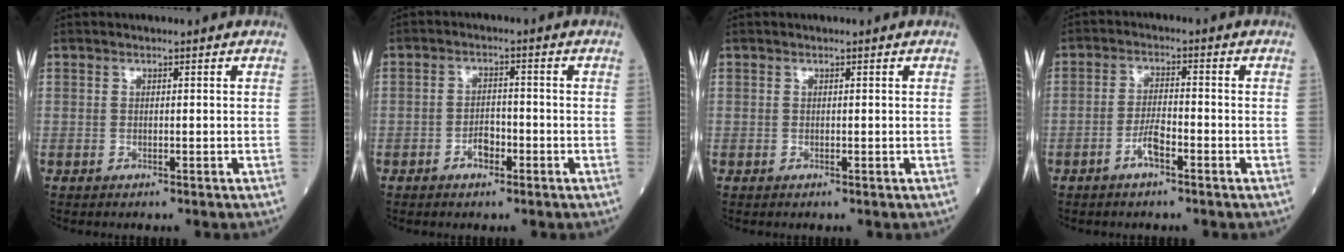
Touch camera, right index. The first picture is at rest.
{"total": 2.5, "force": [-1.3, 1.5, 1.5], "torque": [-0.019, 0.007, -0.024]}
{"total": 0.0}
{"total": 3.6, "force": [-2.1, 0.7, 2.9], "torque": [-0.054, 0.004, -0.041]}